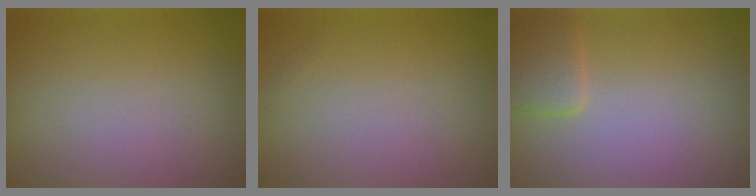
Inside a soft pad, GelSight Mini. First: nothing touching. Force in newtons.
{"total": 0.0}
{"total": 2.4, "press": 2.4, "slide": 0.2}